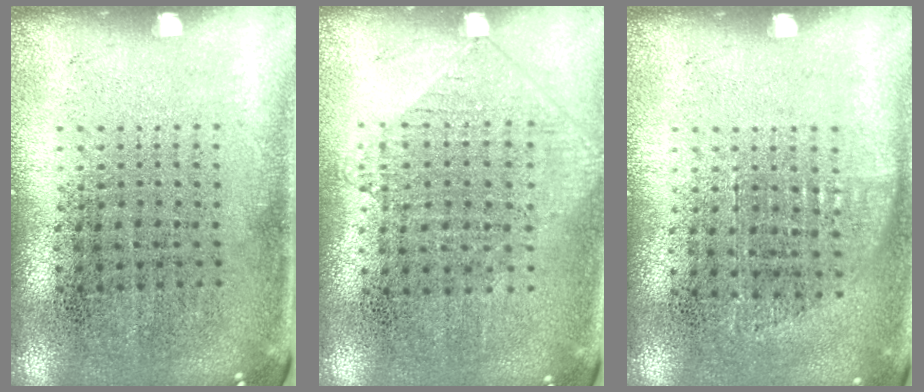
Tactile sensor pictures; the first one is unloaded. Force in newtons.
{"total": 0.9, "press": 0.9, "slide": 0.3}
{"total": 0.6, "press": 0.5, "slide": 0.3}